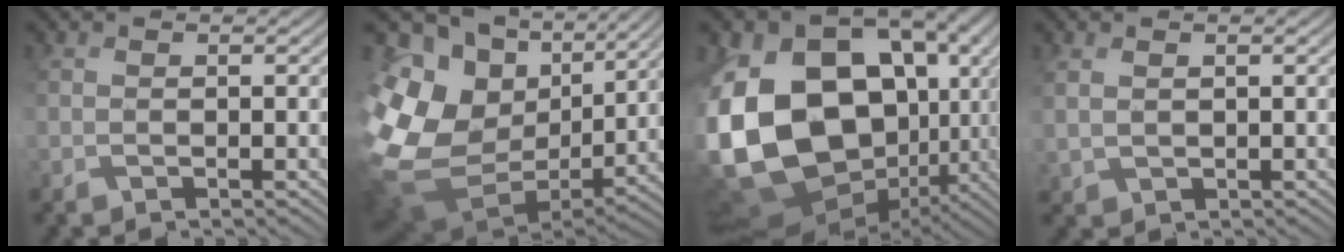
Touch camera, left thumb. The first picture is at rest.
{"total": 18.6, "force": [2.2, 15.3, 10.4], "torque": [-0.259, -0.017, 0.084]}
{"total": 20.9, "force": [-0.5, 16.9, 12.3], "torque": [-0.315, -0.030, 0.023]}
{"total": 1.4, "force": [1.4, 0.3, -0.2], "torque": [0.002, 0.009, 0.033]}